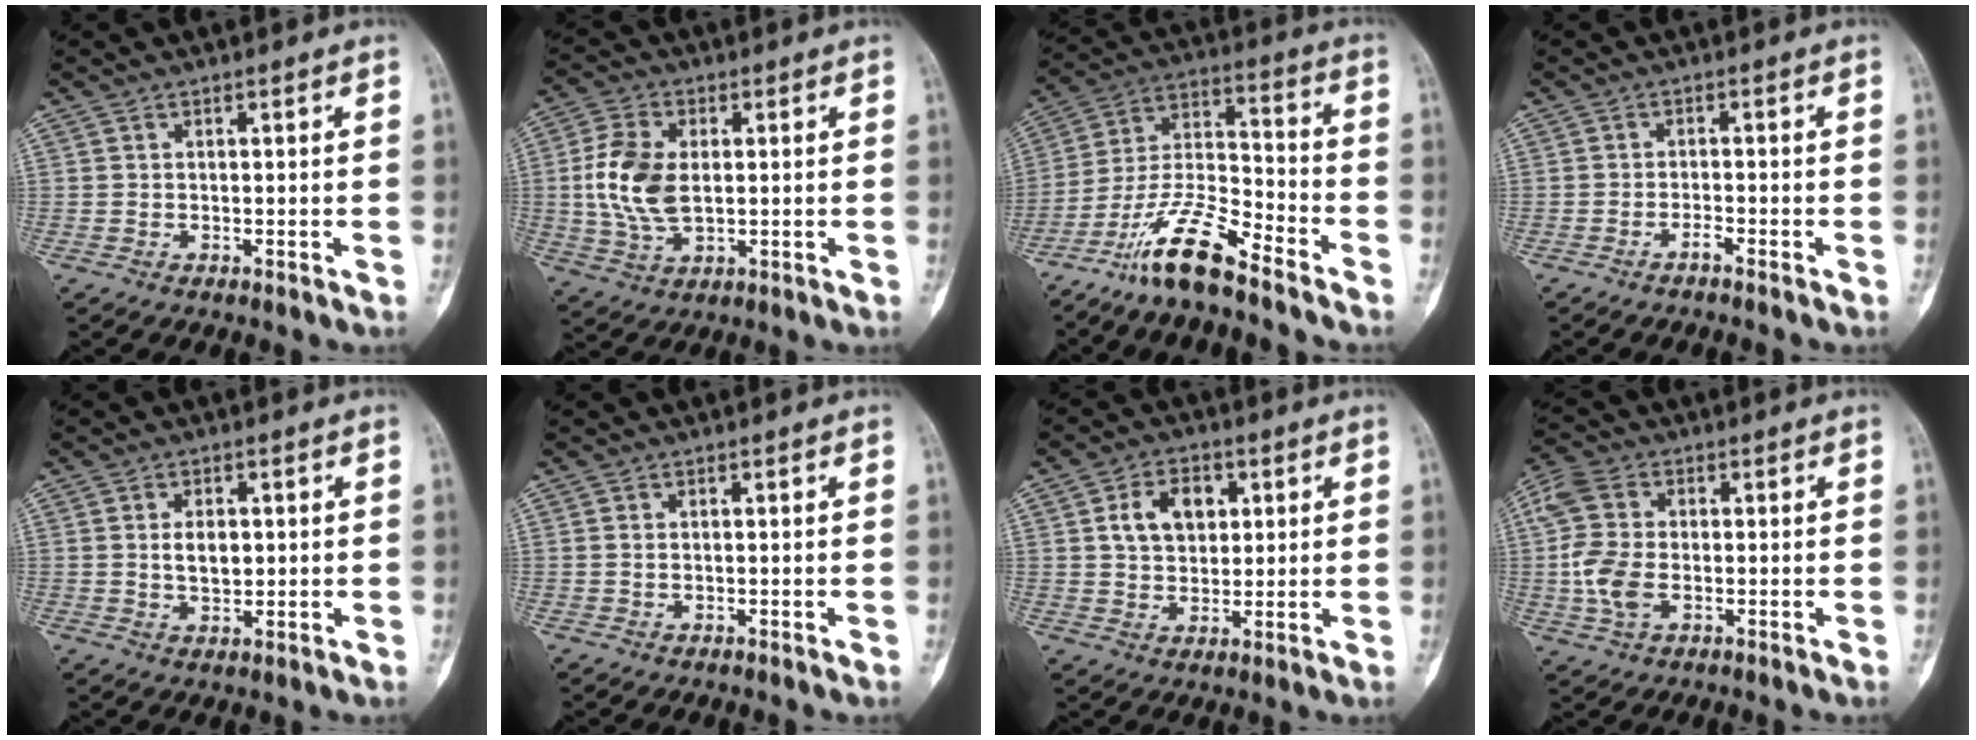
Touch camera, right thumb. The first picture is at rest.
{"total": 11.0, "force": [0.7, 6.5, 8.9], "torque": [-0.184, 0.000, 0.016]}
{"total": 13.5, "force": [-10.3, 2.6, 8.4], "torque": [-0.165, 0.076, -0.198]}
{"total": 1.5, "force": [-1.3, 0.0, 0.8], "torque": [-0.023, 0.009, -0.026]}
{"total": 4.3, "force": [0.6, 2.7, 3.4], "torque": [-0.045, -0.004, 0.011]}
{"total": 0.7, "force": [0.1, 0.4, 0.5], "torque": [-0.010, 0.000, 0.002]}
{"total": 8.5, "force": [2.4, 6.0, 5.5], "torque": [-0.066, -0.003, 0.040]}
{"total": 9.4, "force": [-0.7, 6.0, 7.1], "torque": [-0.165, 0.007, -0.021]}